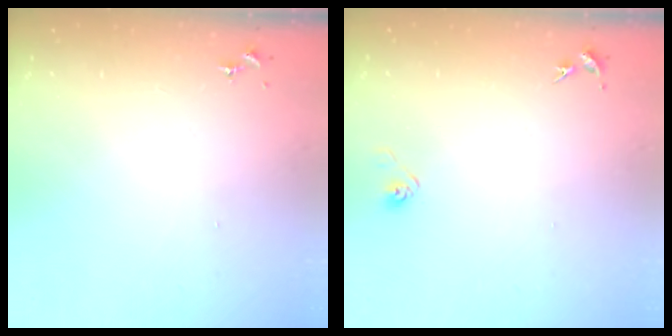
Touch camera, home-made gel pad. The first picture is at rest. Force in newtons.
{"total": 2.9, "press": 2.8, "slide": 0.8}